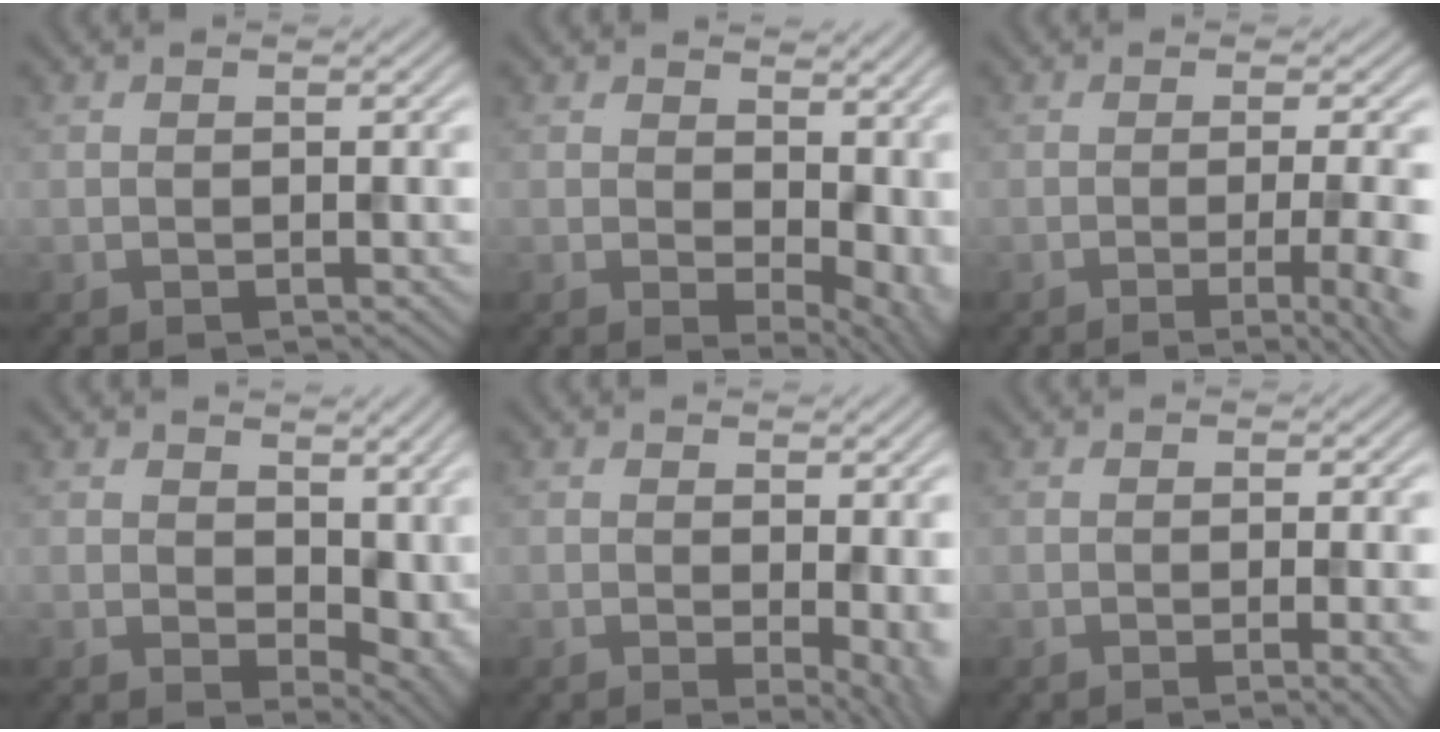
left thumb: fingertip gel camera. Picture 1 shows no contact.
{"total": 8.0, "force": [1.9, 4.9, 6.0], "torque": [-0.090, -0.016, 0.044]}
{"total": 6.4, "force": [-1.7, 1.3, 6.1], "torque": [-0.068, -0.002, -0.019]}
{"total": 8.1, "force": [2.2, 5.3, 5.7], "torque": [-0.101, -0.023, 0.053]}
{"total": 3.4, "force": [0.1, 0.8, 3.3], "torque": [-0.040, -0.006, 0.001]}
{"total": 2.3, "force": [-0.8, -0.2, 2.2], "torque": [-0.026, 0.003, -0.014]}